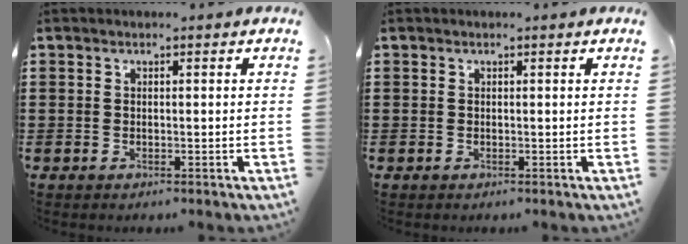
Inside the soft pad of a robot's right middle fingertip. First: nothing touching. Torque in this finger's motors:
{"motor_torque": [-0.05, -0.05, 0.00, 0.00]}